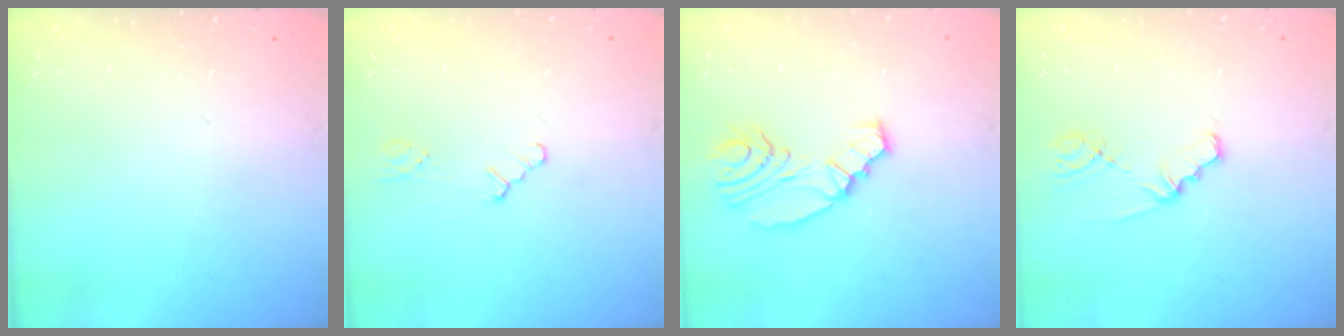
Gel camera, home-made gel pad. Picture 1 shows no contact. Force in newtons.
{"total": 0.9, "press": 0.8, "slide": 0.2}
{"total": 11.1, "press": 10.2, "slide": 4.3}
{"total": 1.9, "press": 1.9, "slide": 0.3}